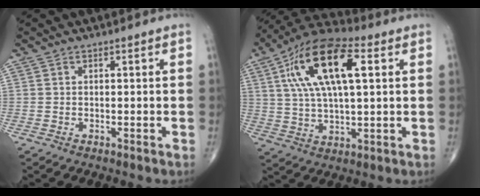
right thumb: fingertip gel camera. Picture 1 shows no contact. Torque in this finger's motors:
{"motor_torque": [-1.21, 3.02, 1.80, 0.97, 0.57]}